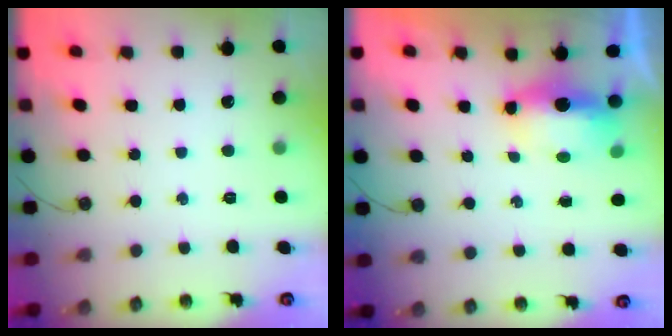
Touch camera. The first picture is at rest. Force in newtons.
{"total": 6.5, "press": 6.4, "slide": 1.1}